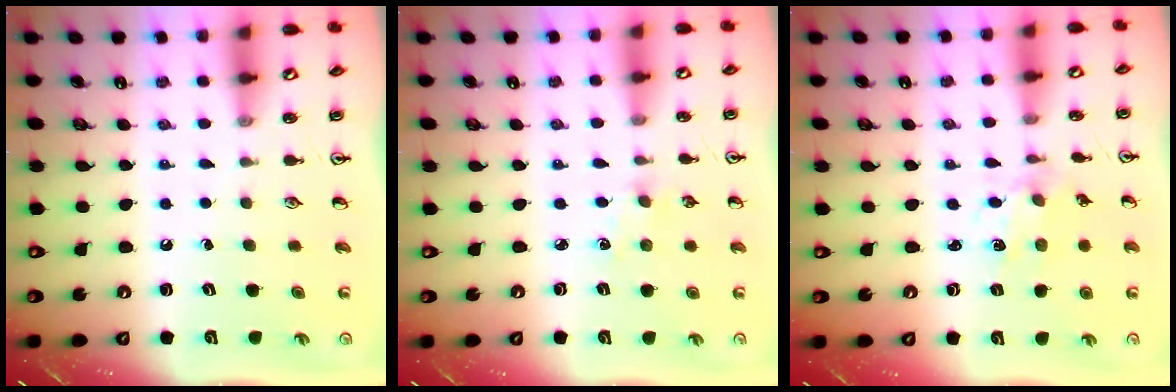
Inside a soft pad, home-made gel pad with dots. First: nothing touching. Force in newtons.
{"total": 1.3, "press": 1.3, "slide": 0.3}
{"total": 2.4, "press": 2.4, "slide": 0.4}